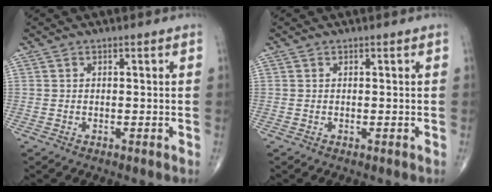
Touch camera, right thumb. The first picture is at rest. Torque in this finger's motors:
{"motor_torque": [0.05, -0.44, 0.12, -0.27, -0.06]}